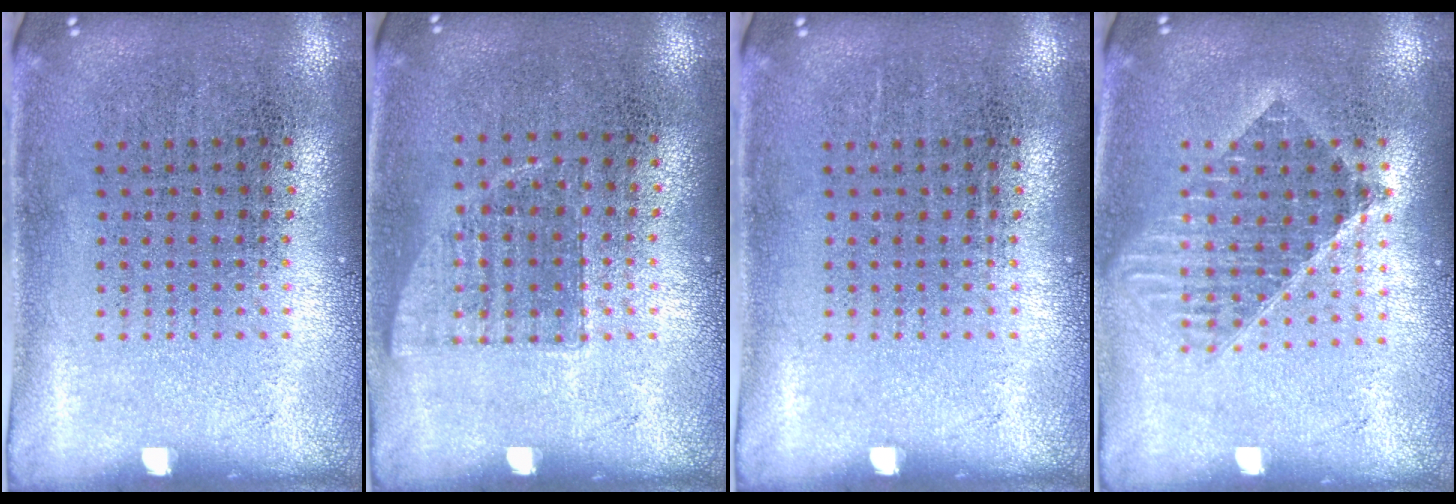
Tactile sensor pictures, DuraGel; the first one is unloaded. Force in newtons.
{"total": 0.7, "press": 0.7, "slide": 0.2}
{"total": 0.0}
{"total": 1.5, "press": 1.3, "slide": 0.8}